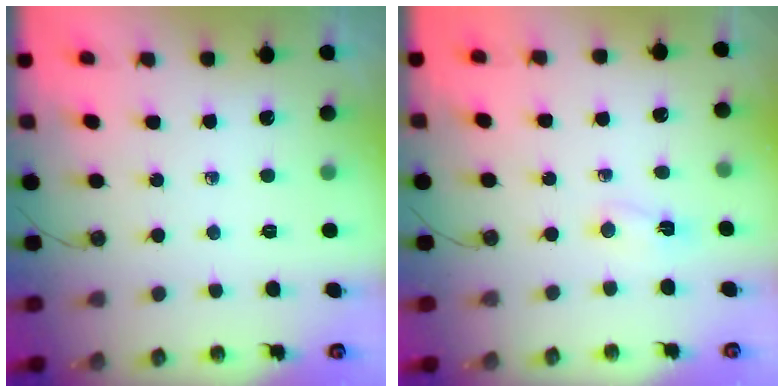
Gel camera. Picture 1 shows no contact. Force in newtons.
{"total": 2.4, "press": 2.4, "slide": 0.5}